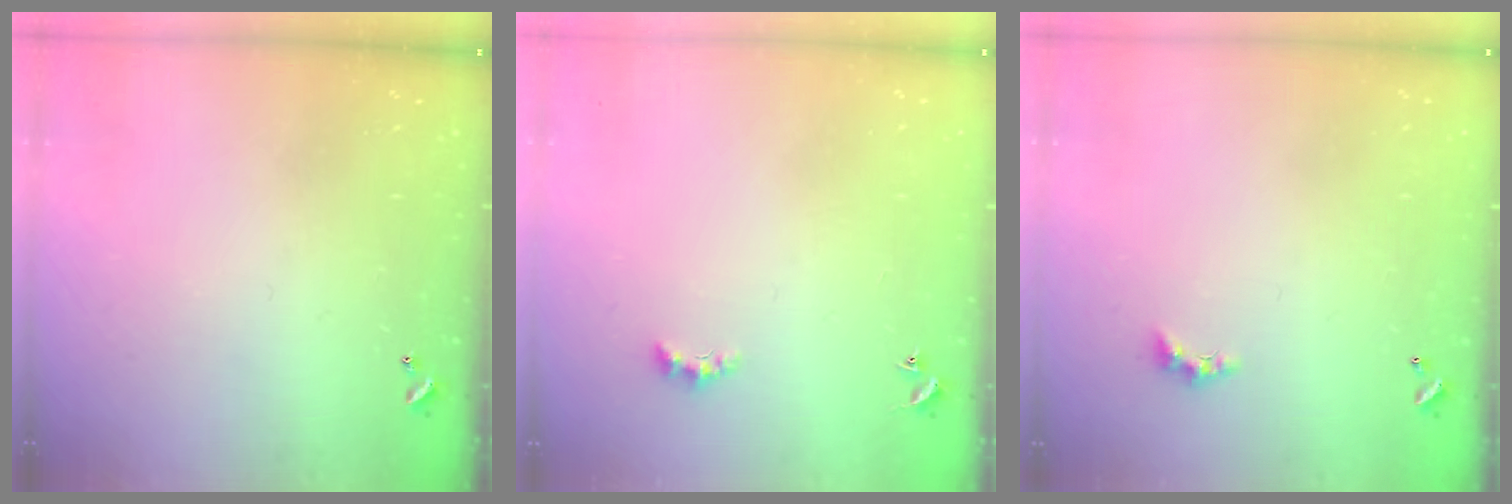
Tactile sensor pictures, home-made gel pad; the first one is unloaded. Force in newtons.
{"total": 1.5, "press": 1.4, "slide": 0.5}
{"total": 1.3, "press": 1.2, "slide": 0.6}